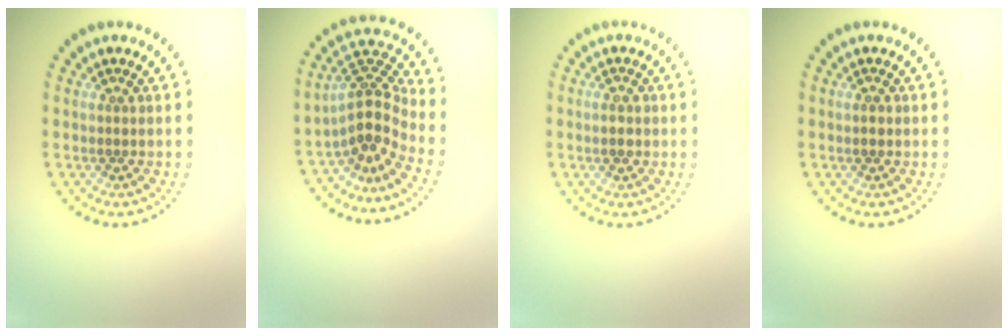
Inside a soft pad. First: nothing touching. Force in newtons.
{"total": 3.9, "press": 2.7, "slide": 2.9}
{"total": 1.8, "press": 1.8, "slide": 0.3}
{"total": 1.1, "press": 1.1, "slide": 0.1}